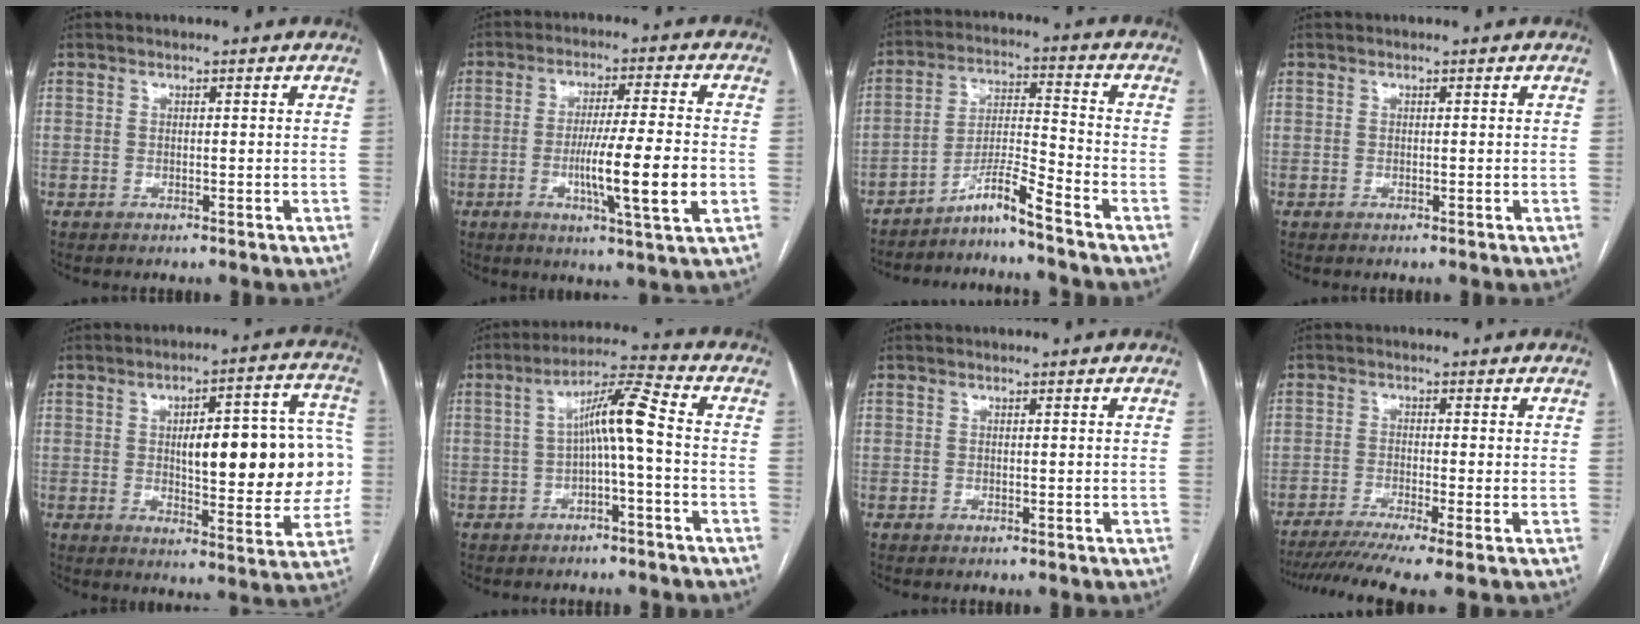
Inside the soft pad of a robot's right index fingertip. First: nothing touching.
{"total": 12.0, "force": [-2.7, -0.2, 11.7], "torque": [-0.196, -0.014, -0.050]}
{"total": 6.6, "force": [-5.6, -1.3, 3.3], "torque": [-0.064, -0.001, -0.102]}
{"total": 0.0}
{"total": 18.9, "force": [1.0, 5.9, 17.9], "torque": [-0.219, 0.033, 0.024]}
{"total": 7.5, "force": [-0.7, 0.1, 7.4], "torque": [-0.129, 0.029, -0.012]}
{"total": 0.0}
{"total": 9.0, "force": [-6.6, -0.4, 6.1], "torque": [-0.096, -0.015, -0.106]}